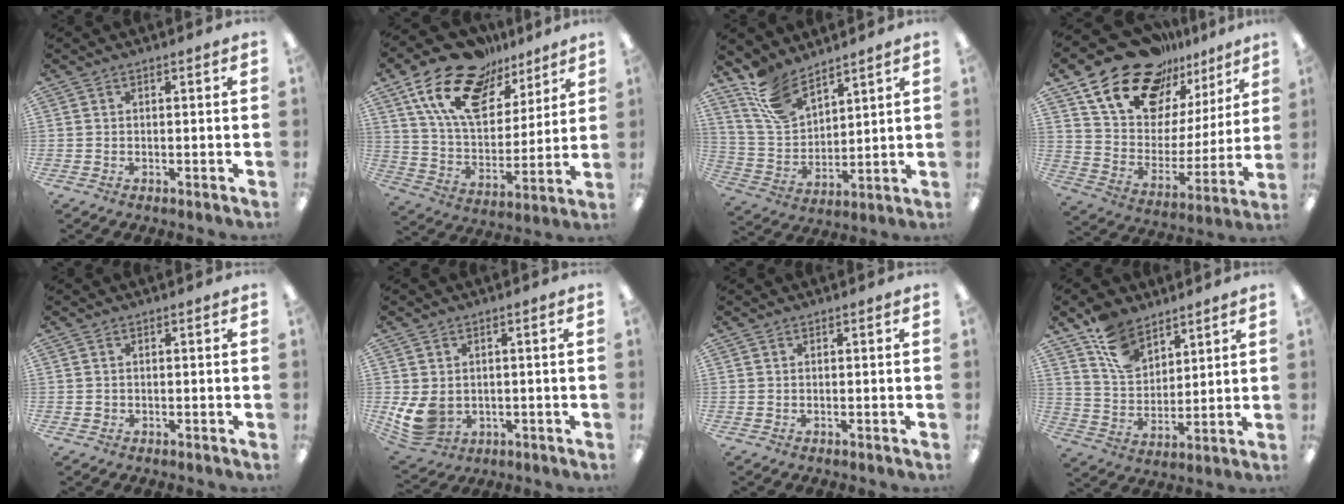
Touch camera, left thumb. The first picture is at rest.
{"total": 20.9, "force": [13.2, 11.2, 11.6], "torque": [-0.216, -0.060, 0.240]}
{"total": 12.0, "force": [9.3, 5.4, 5.2], "torque": [-0.125, -0.036, 0.183]}
{"total": 20.2, "force": [15.3, 10.8, 7.5], "torque": [-0.149, -0.105, 0.277]}
{"total": 0.7, "force": [0.1, 0.7, 0.1], "torque": [-0.001, 0.006, -0.001]}
{"total": 8.2, "force": [-0.3, 6.5, 5.0], "torque": [-0.116, -0.002, -0.001]}
{"total": 0.0}
{"total": 11.6, "force": [7.9, 7.0, 4.8], "torque": [-0.099, -0.028, 0.154]}